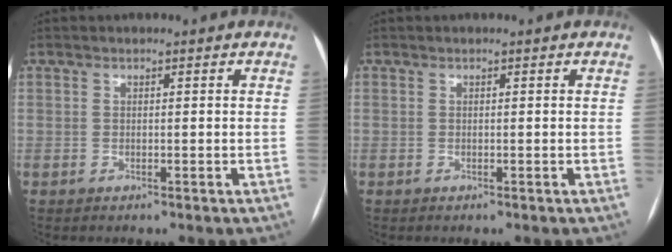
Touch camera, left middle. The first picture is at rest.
{"total": 0.0}